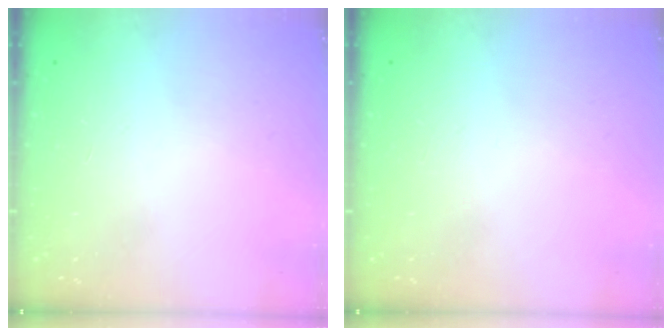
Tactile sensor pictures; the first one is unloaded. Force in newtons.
{"total": 0.0}